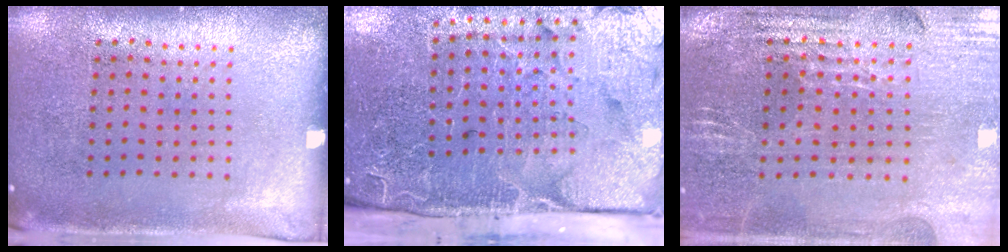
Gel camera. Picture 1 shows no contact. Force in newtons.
{"total": 5.1, "press": 4.0, "slide": 3.1}
{"total": 2.8, "press": 2.8, "slide": 0.4}